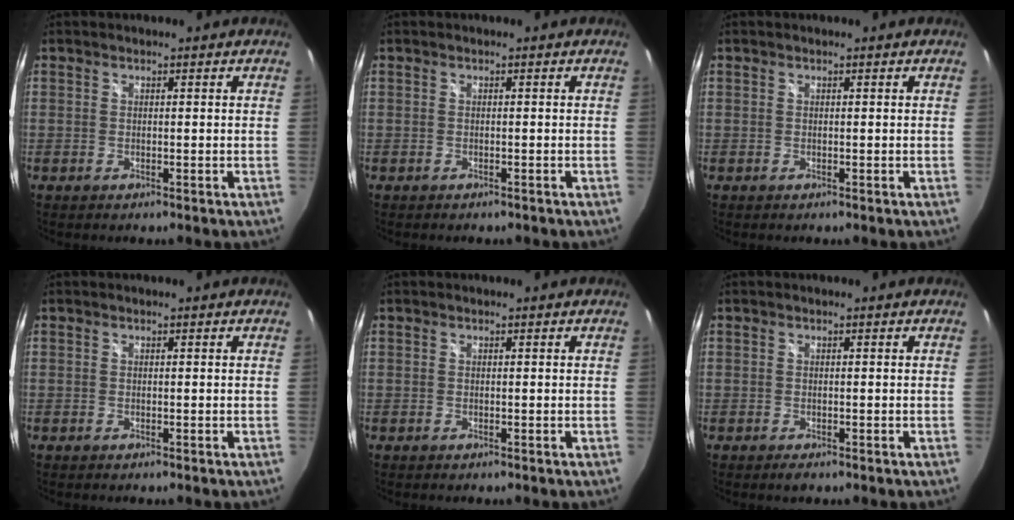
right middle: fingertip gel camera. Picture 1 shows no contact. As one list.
[{"total": 1.0, "force": [-0.8, 0.4, 0.3], "torque": [-0.009, -0.002, -0.010]}, {"total": 0.0}, {"total": 0.0}, {"total": 0.0}, {"total": 1.1, "force": [-0.7, 0.3, 0.7], "torque": [-0.012, -0.003, -0.012]}]